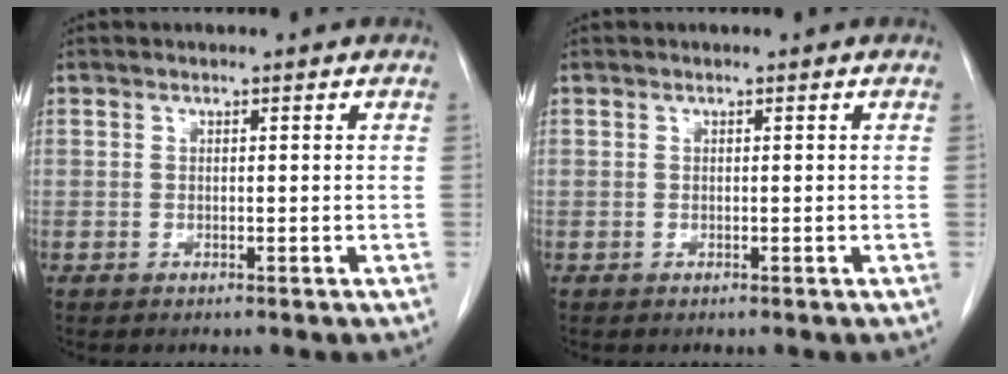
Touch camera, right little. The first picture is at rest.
{"total": 0.0}